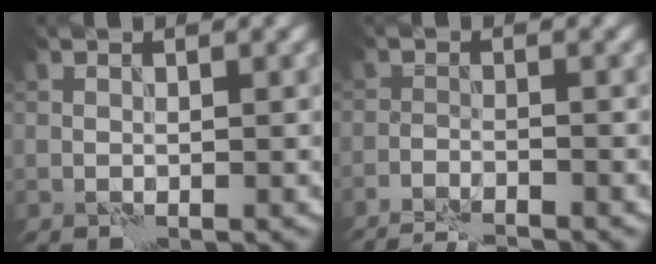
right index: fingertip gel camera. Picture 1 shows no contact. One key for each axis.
{"total": 4.9, "fx": -4.7, "fy": 0.7, "fz": 1.5, "tx": -0.029, "ty": -0.007, "tz": -0.075}